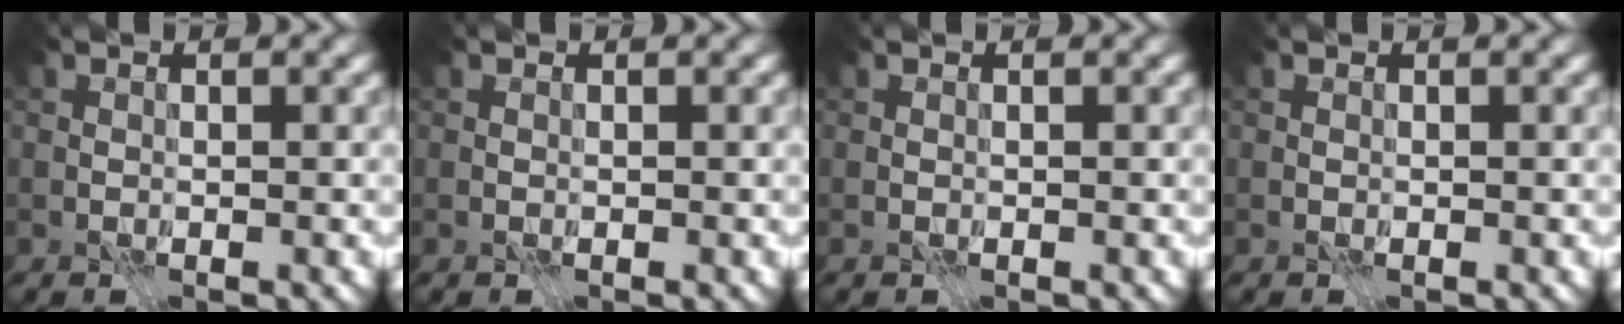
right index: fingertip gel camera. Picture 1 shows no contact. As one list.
[{"total": 0.0}, {"total": 0.0}, {"total": 0.0}]